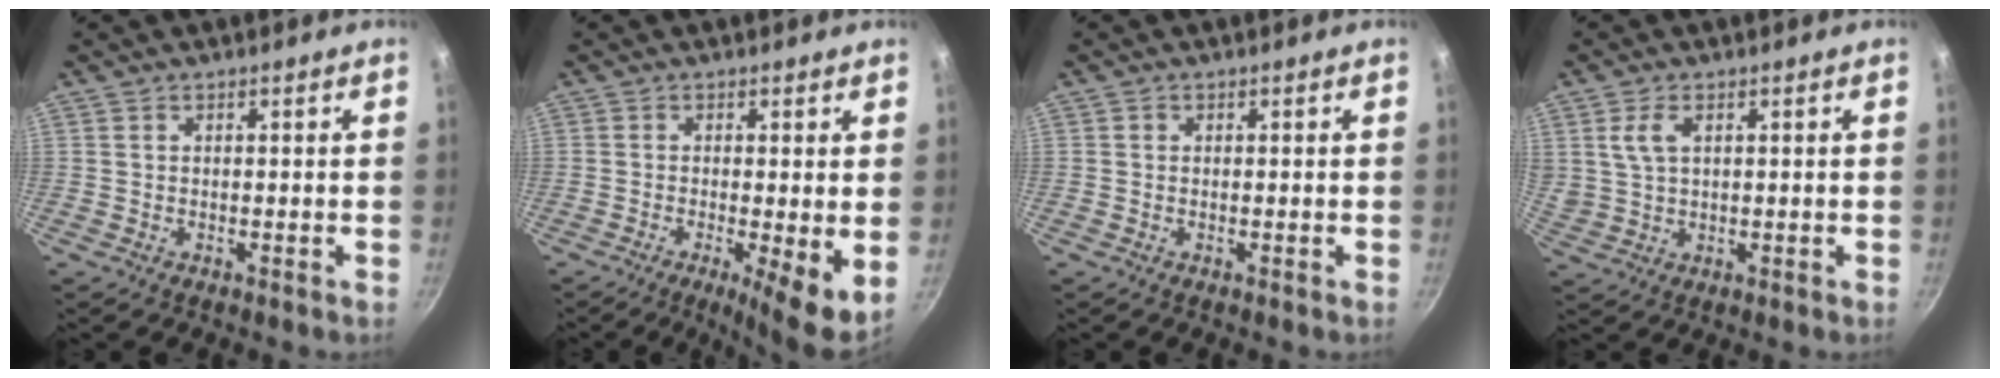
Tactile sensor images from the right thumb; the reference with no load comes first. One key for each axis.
{"total": 7.9, "fx": -1.2, "fy": 1.5, "fz": 7.7, "tx": -0.108, "ty": -0.014, "tz": -0.017}
{"total": 0.5, "fx": 0.1, "fy": 0.5, "fz": 0.1, "tx": 0.001, "ty": 0.004, "tz": -0.001}
{"total": 4.9, "fx": 1.8, "fy": 2.9, "fz": 3.5, "tx": -0.062, "ty": -0.001, "tz": 0.039}